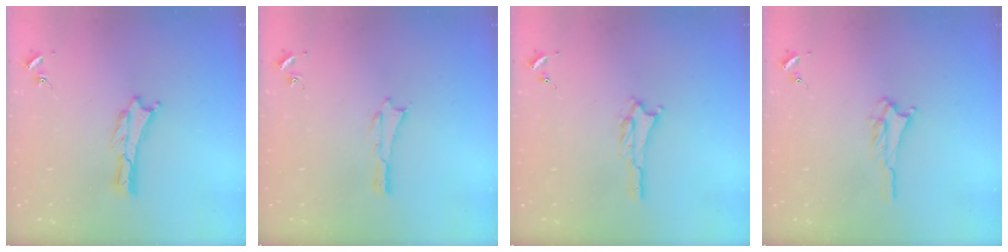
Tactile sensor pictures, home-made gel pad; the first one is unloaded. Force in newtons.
{"total": 0.0}
{"total": 1.5, "press": 1.5, "slide": 0.3}
{"total": 1.7, "press": 1.6, "slide": 0.3}